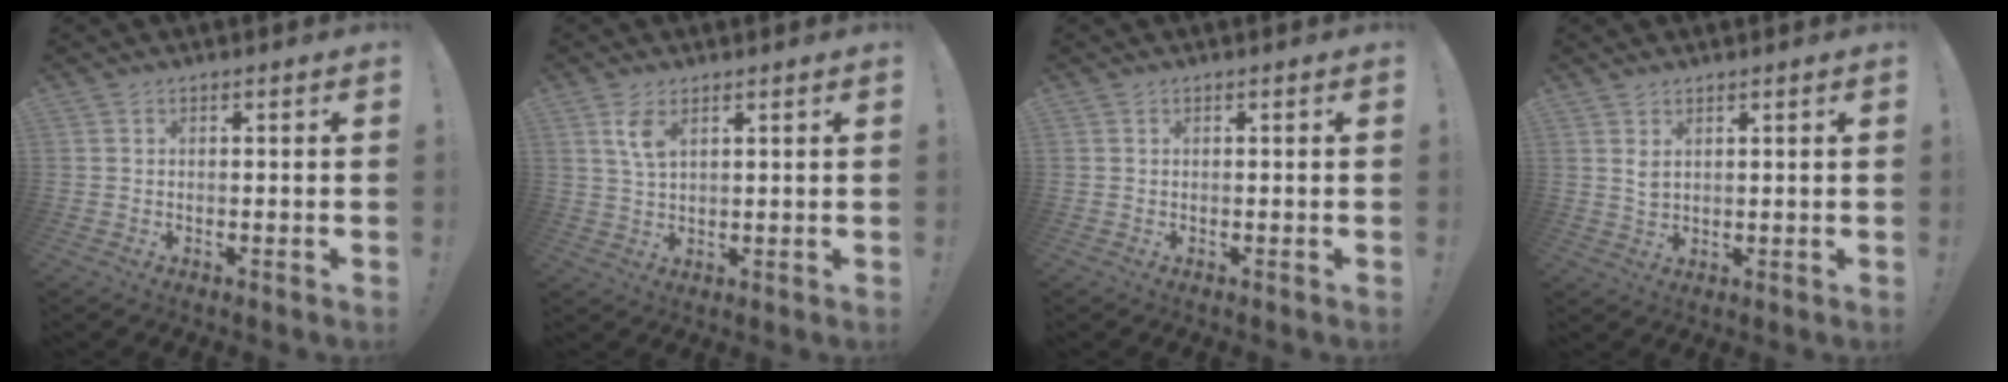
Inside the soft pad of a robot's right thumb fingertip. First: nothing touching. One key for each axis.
{"total": 5.5, "fx": 2.8, "fy": 2.7, "fz": 3.9, "tx": -0.067, "ty": -0.013, "tz": 0.051}
{"total": 0.0}
{"total": 2.8, "fx": 1.7, "fy": 1.7, "fz": 1.4, "tx": -0.023, "ty": -0.009, "tz": 0.031}